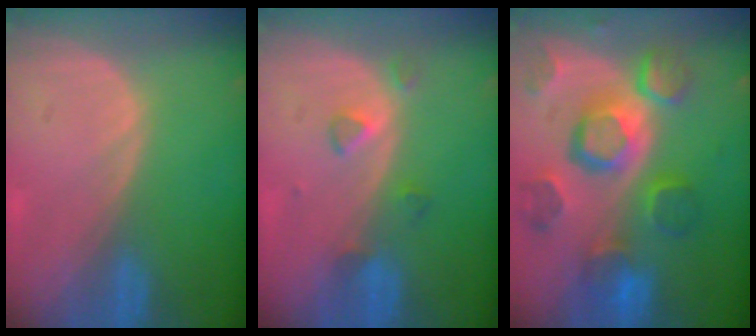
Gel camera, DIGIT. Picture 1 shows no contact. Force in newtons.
{"total": 3.0, "press": 2.8, "slide": 0.9}
{"total": 12.0, "press": 10.6, "slide": 5.6}